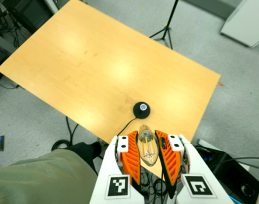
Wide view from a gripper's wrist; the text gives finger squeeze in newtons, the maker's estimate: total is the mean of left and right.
{"total": 25.4, "left": 28.6, "right": 22.3}